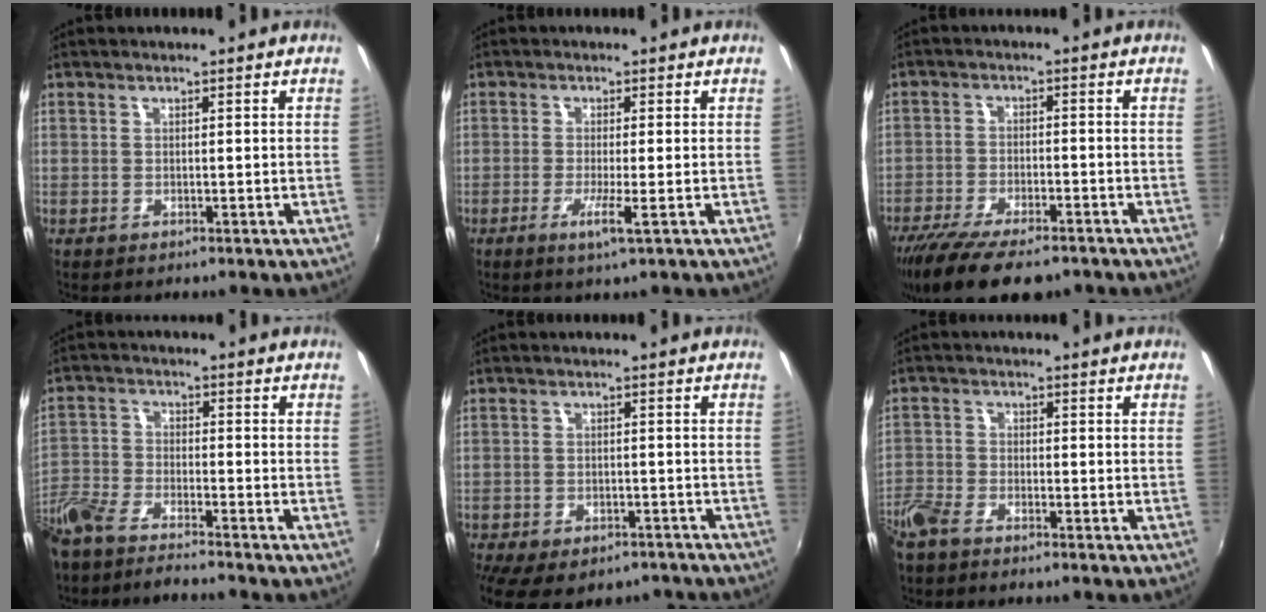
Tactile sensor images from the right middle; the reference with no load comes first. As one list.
[{"total": 3.3, "force": [-1.3, -0.6, 3.0], "torque": [-0.065, -0.012, -0.030]}, {"total": 14.0, "force": [-10.7, 4.4, 7.9], "torque": [-0.171, -0.043, -0.179]}, {"total": 10.2, "force": [-8.9, 1.5, 4.8], "torque": [-0.121, -0.022, -0.174]}, {"total": 13.4, "force": [-10.3, 5.9, 6.3], "torque": [-0.136, -0.027, -0.141]}, {"total": 5.2, "force": [-4.5, 1.6, 2.2], "torque": [-0.060, -0.014, -0.096]}]